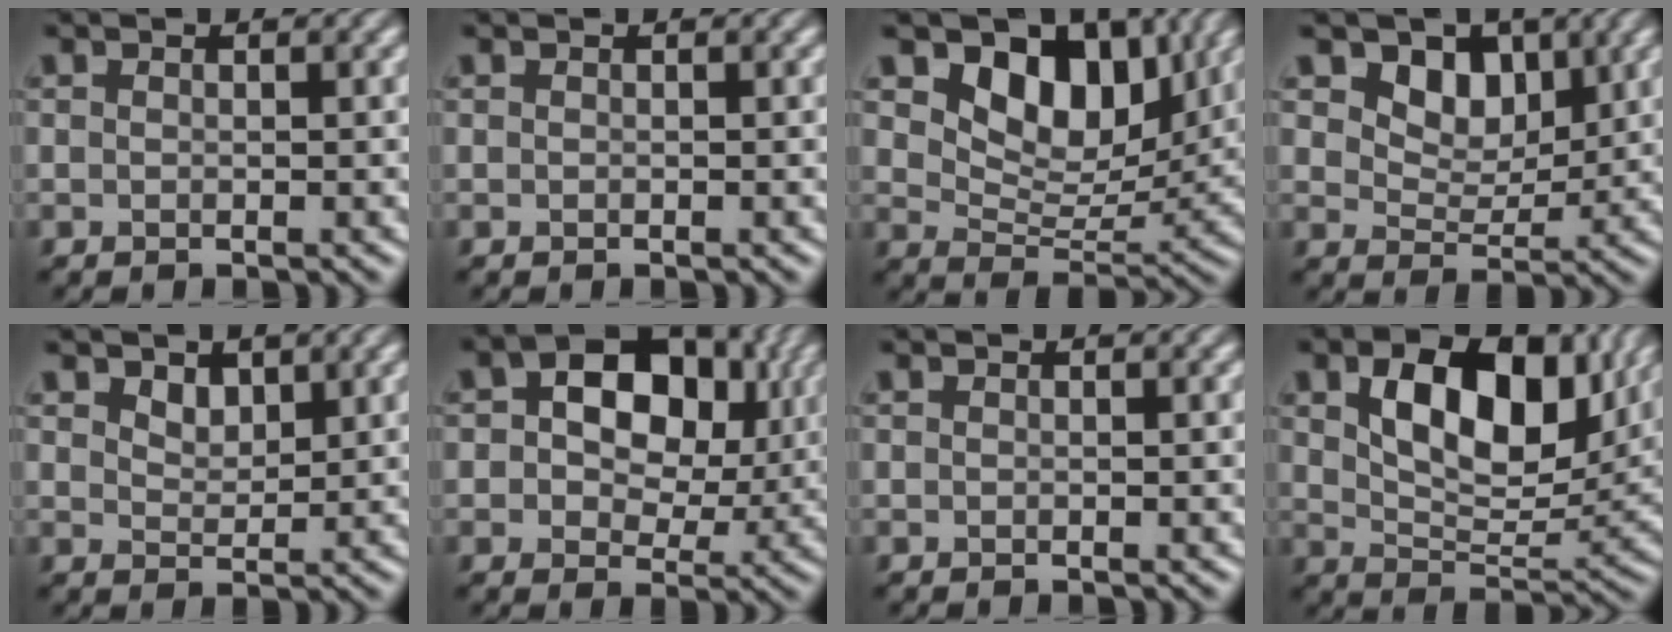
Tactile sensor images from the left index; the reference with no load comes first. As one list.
[{"total": 0.0}, {"total": 8.7, "force": [4.4, 5.3, 5.2], "torque": [-0.078, -0.015, 0.069]}, {"total": 4.8, "force": [2.6, 3.2, 2.4], "torque": [-0.046, -0.024, 0.047]}, {"total": 1.8, "force": [1.2, 1.0, 0.7], "torque": [-0.018, -0.004, 0.021]}, {"total": 11.1, "force": [2.6, 7.8, 7.4], "torque": [-0.093, 0.036, 0.025]}, {"total": 0.0}, {"total": 10.1, "force": [3.7, 5.7, 7.5], "torque": [-0.119, -0.004, 0.064]}]